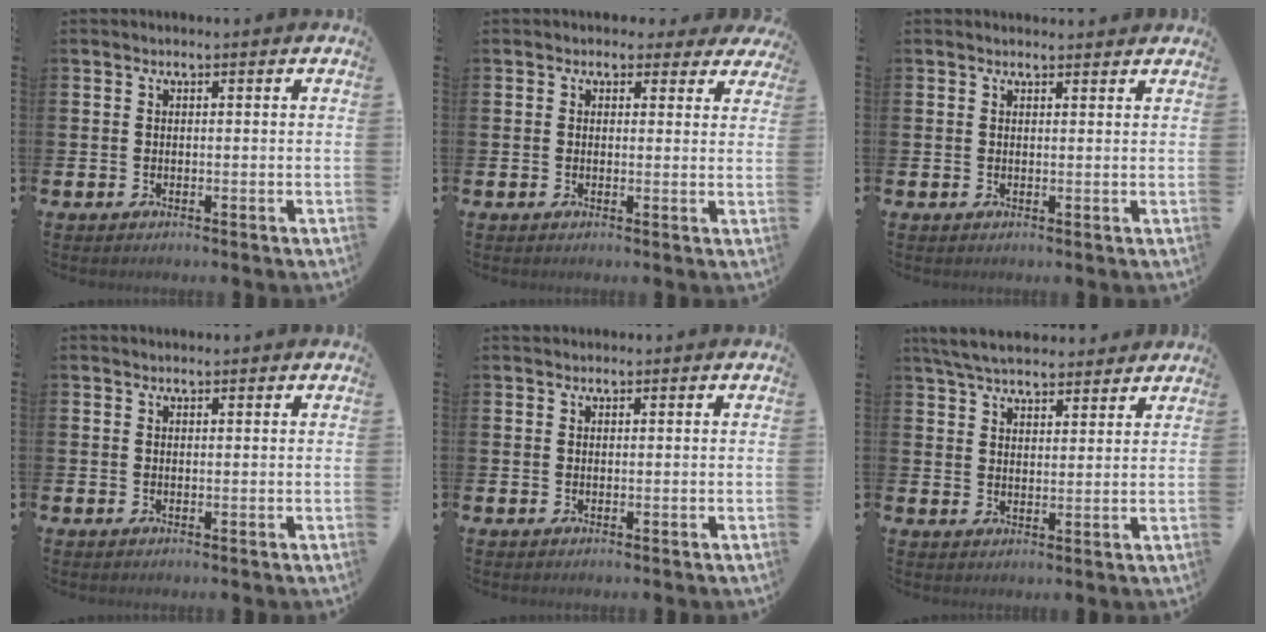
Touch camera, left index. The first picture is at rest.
{"total": 2.0, "force": [1.5, 1.3, 0.2], "torque": [0.006, -0.003, 0.021]}
{"total": 1.2, "force": [1.2, 0.2, 0.0], "torque": [0.008, -0.005, 0.019]}
{"total": 0.7, "force": [0.7, 0.2, 0.1], "torque": [0.008, -0.002, 0.011]}
{"total": 0.9, "force": [0.8, 0.3, 0.0], "torque": [0.008, -0.001, 0.014]}
{"total": 5.7, "force": [5.5, 1.2, 1.2], "torque": [-0.040, -0.023, 0.099]}